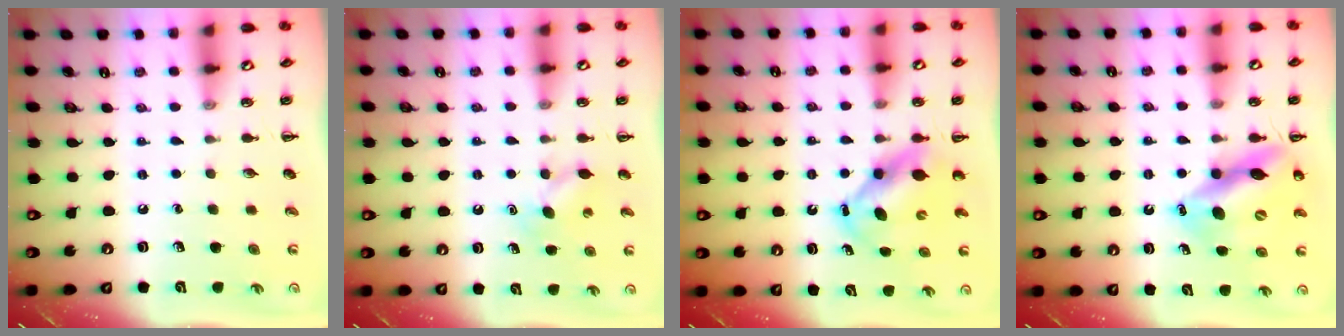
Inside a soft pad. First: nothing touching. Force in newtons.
{"total": 6.0, "press": 6.0, "slide": 0.8}
{"total": 6.6, "press": 6.5, "slide": 1.2}
{"total": 13.8, "press": 13.2, "slide": 4.0}